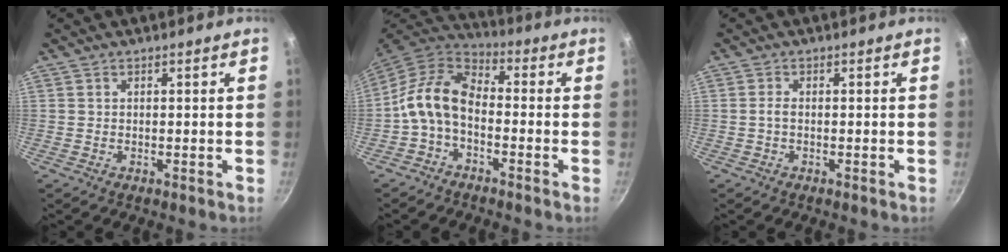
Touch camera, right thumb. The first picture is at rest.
{"total": 10.8, "force": [-2.5, 6.7, 8.0], "torque": [-0.149, 0.049, -0.065]}
{"total": 1.1, "force": [-0.3, 0.5, 1.0], "torque": [-0.020, 0.001, -0.007]}